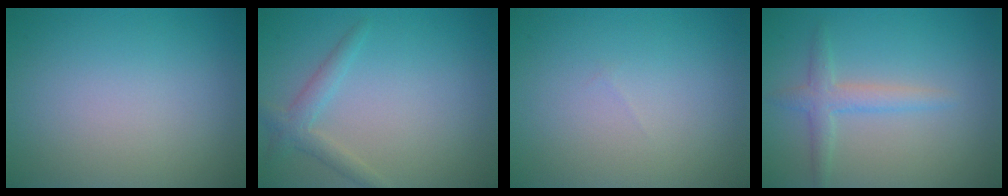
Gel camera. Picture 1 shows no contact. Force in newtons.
{"total": 2.0, "press": 2.0, "slide": 0.1}
{"total": 0.0}
{"total": 2.2, "press": 2.2, "slide": 0.0}